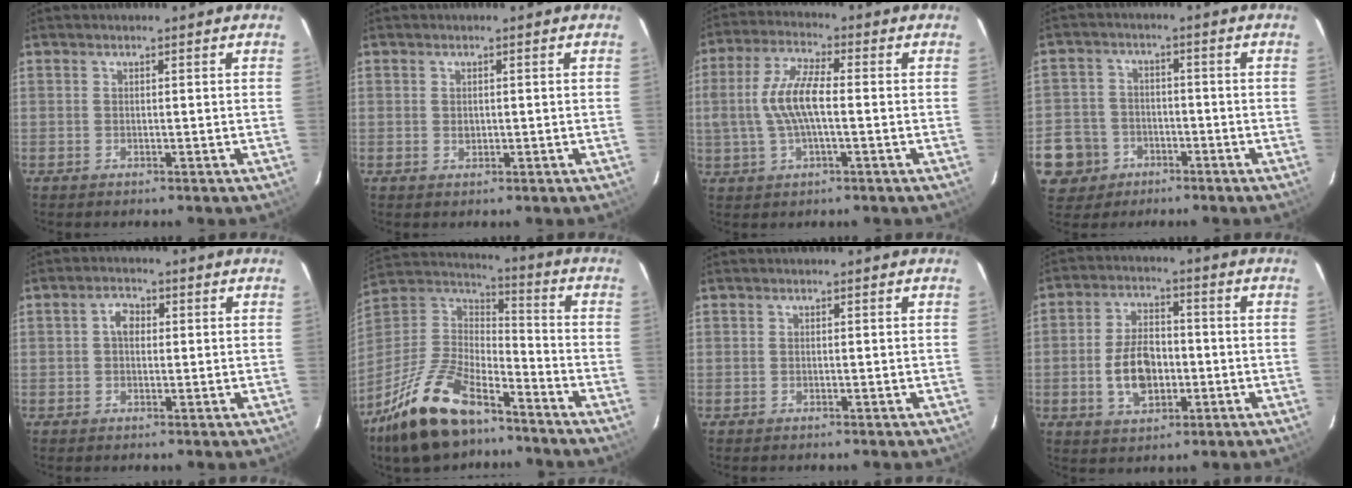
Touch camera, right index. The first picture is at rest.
{"total": 1.1, "force": [0.0, 1.0, 0.6], "torque": [-0.009, 0.001, 0.002]}
{"total": 9.4, "force": [-0.5, 3.1, 8.8], "torque": [-0.181, 0.008, -0.007]}
{"total": 9.3, "force": [-3.7, 8.3, 2.0], "torque": [-0.070, 0.016, -0.055]}
{"total": 3.0, "force": [0.4, 2.2, 2.0], "torque": [-0.034, 0.011, 0.006]}
{"total": 21.4, "force": [-14.8, 8.8, 12.6], "torque": [-0.270, -0.011, -0.265]}
{"total": 0.0}
{"total": 9.7, "force": [-2.0, 5.9, 7.4], "torque": [-0.145, 0.011, -0.026]}